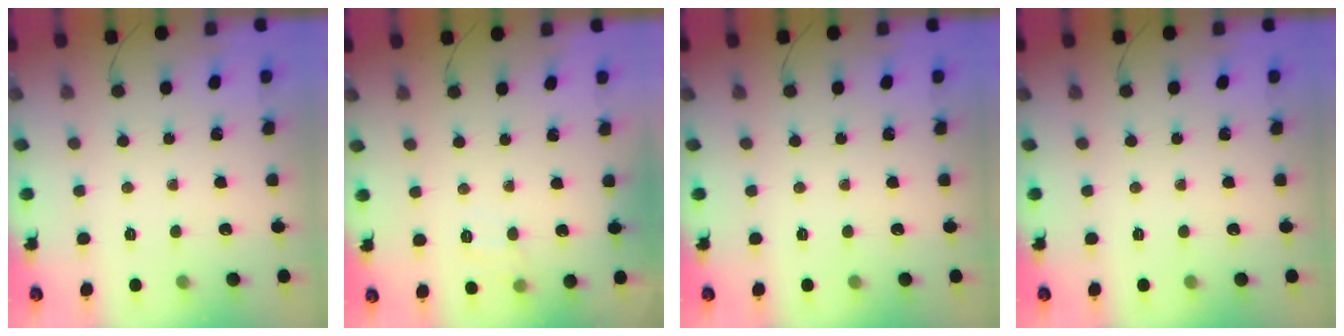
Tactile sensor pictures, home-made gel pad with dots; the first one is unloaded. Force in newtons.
{"total": 4.6, "press": 4.2, "slide": 1.9}
{"total": 0.0}
{"total": 0.0}